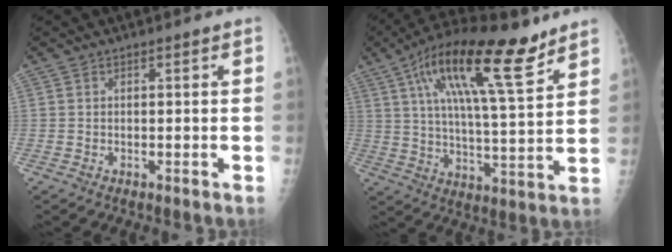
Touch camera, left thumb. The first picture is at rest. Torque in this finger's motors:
{"motor_torque": [0.45, 0.72, 1.96, -0.81, 0.52]}